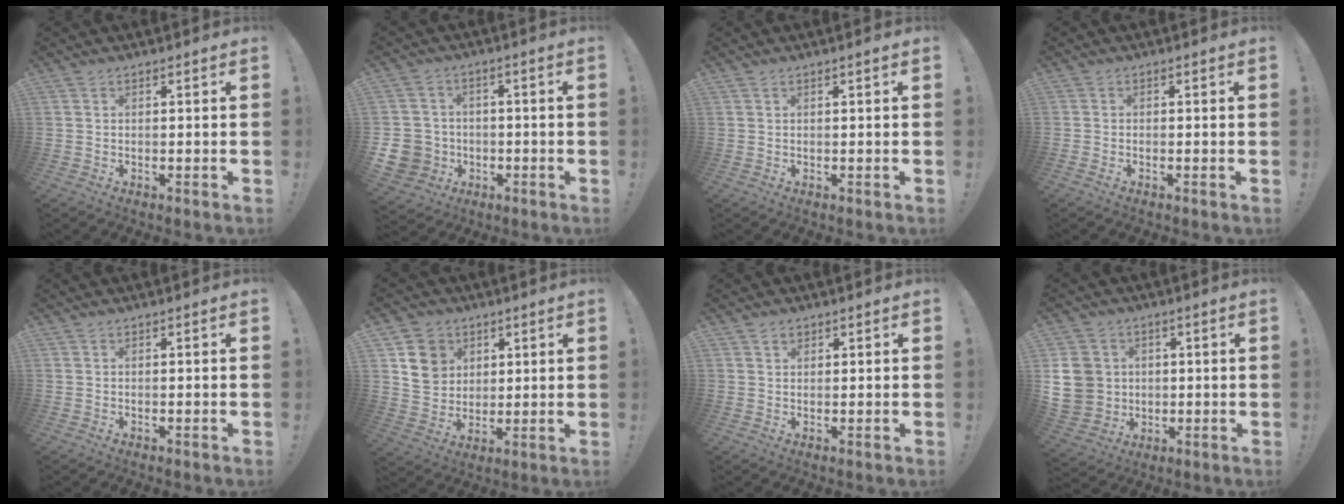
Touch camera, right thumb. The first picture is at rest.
{"total": 9.4, "force": [-2.8, 8.4, 3.0], "torque": [-0.075, 0.020, -0.046]}
{"total": 1.0, "force": [0.3, -0.2, 1.0], "torque": [-0.014, -0.002, 0.004]}
{"total": 0.6, "force": [-0.5, -0.1, 0.2], "torque": [-0.010, 0.002, -0.008]}
{"total": 0.0}
{"total": 11.4, "force": [4.8, 9.6, 3.8], "torque": [-0.053, -0.018, 0.102]}
{"total": 1.6, "force": [1.1, 1.0, 0.6], "torque": [0.001, -0.005, 0.018]}
{"total": 12.9, "force": [1.0, 11.8, 5.0], "torque": [-0.100, 0.007, 0.029]}